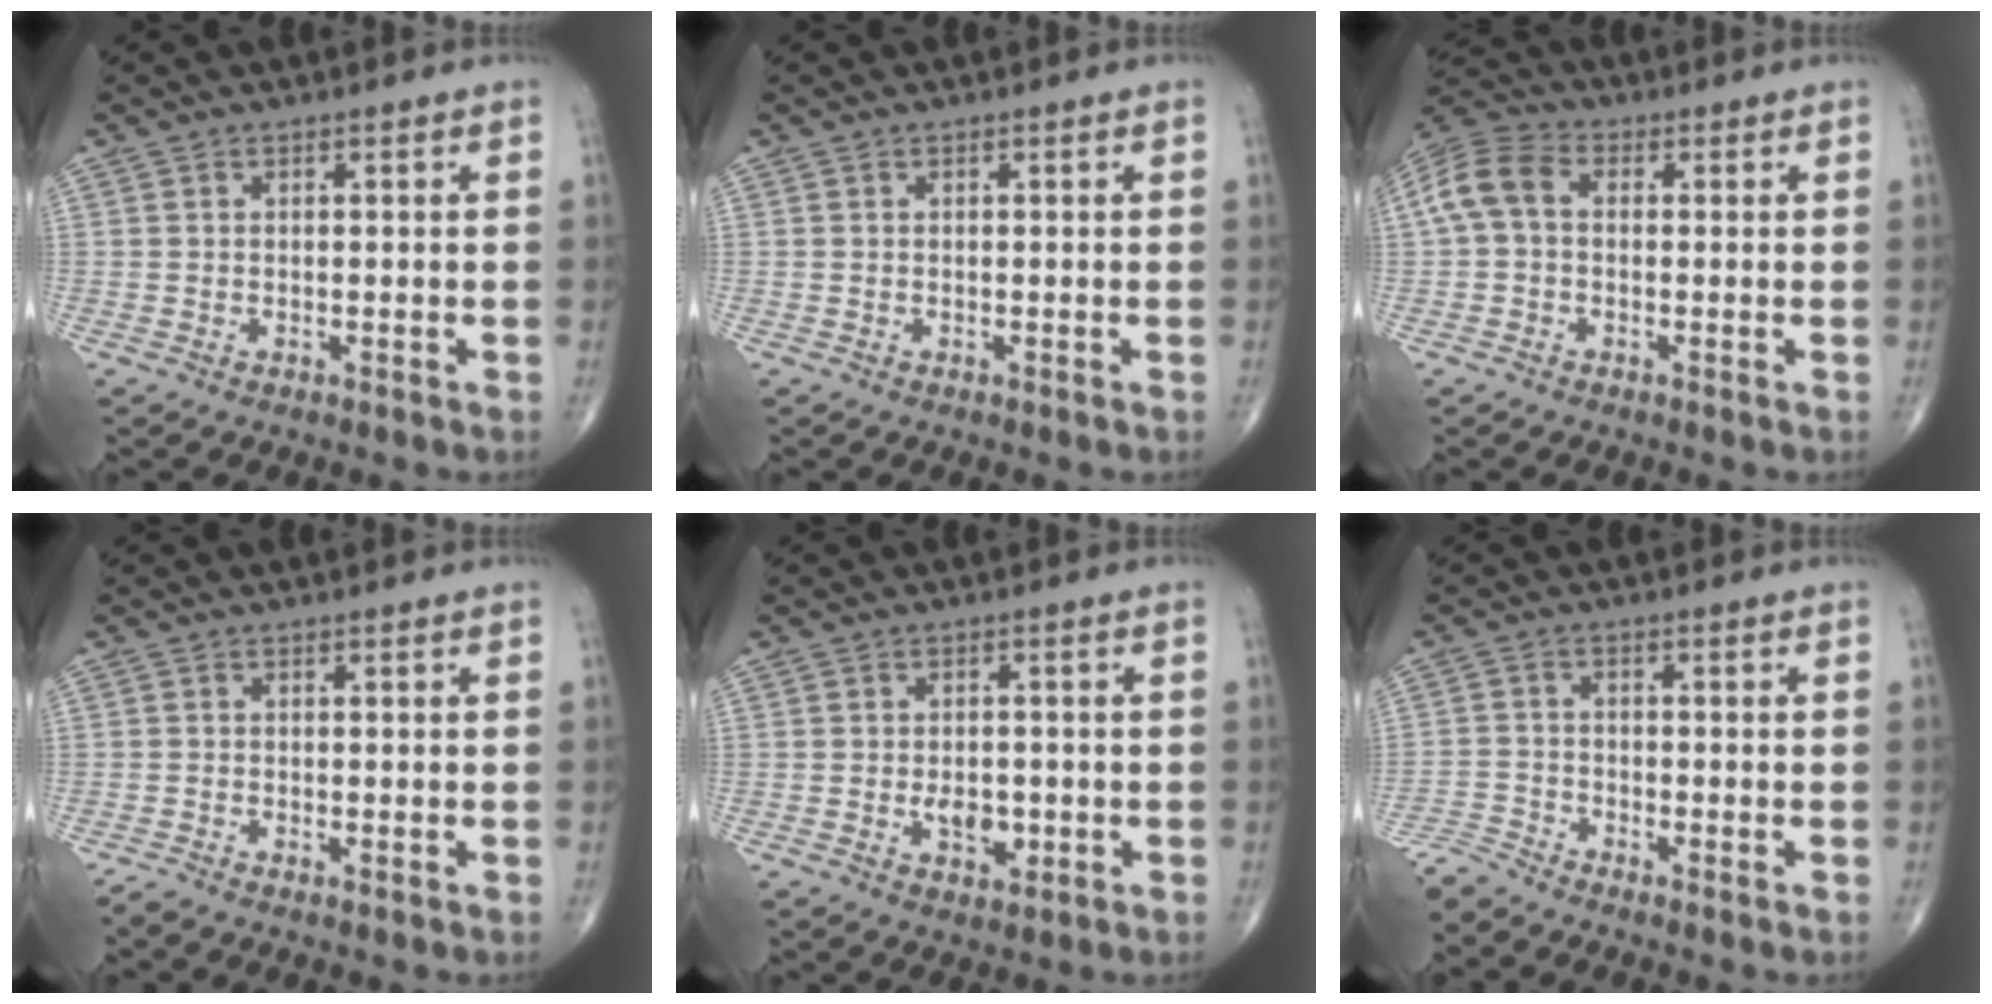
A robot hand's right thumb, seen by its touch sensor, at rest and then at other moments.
{"total": 0.0}
{"total": 8.2, "force": [0.5, 5.7, 5.9], "torque": [-0.122, 0.028, 0.000]}
{"total": 1.2, "force": [-0.9, 0.2, 0.8], "torque": [-0.024, -0.004, -0.024]}
{"total": 4.9, "force": [-1.1, 3.1, 3.7], "torque": [-0.045, 0.001, -0.012]}
{"total": 3.5, "force": [-3.5, -0.3, 0.0], "torque": [-0.013, -0.004, -0.079]}